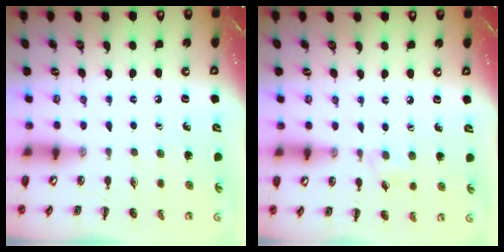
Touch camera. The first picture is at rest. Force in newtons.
{"total": 5.3, "press": 4.9, "slide": 2.1}